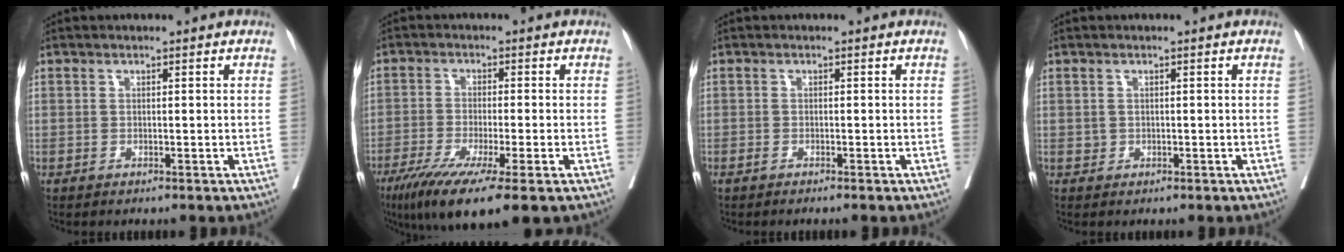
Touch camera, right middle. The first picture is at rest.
{"total": 12.1, "force": [-7.4, 1.0, 9.5], "torque": [-0.157, -0.034, -0.121]}
{"total": 1.6, "force": [-1.3, 0.0, 0.9], "torque": [-0.013, -0.001, -0.016]}
{"total": 0.8, "force": [0.0, 0.8, 0.2], "torque": [-0.001, 0.002, 0.002]}